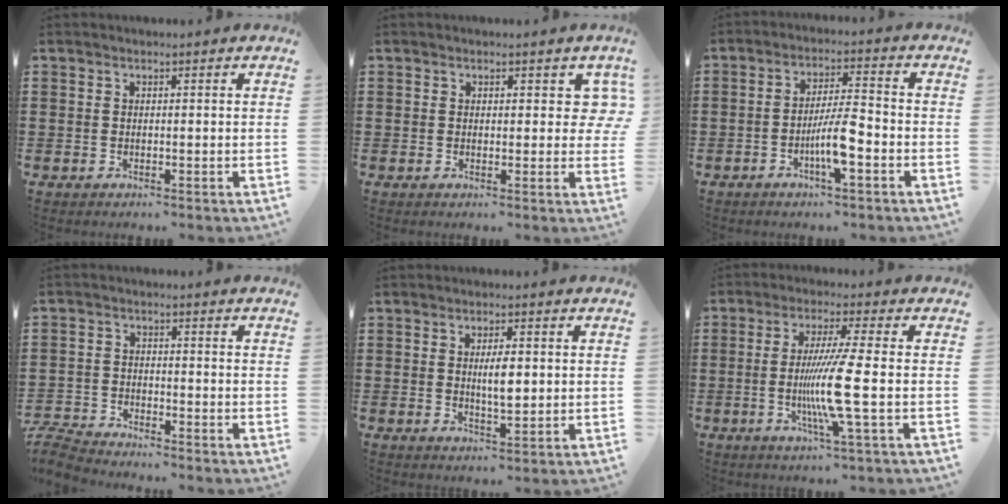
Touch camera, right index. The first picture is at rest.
{"total": 4.0, "force": [1.6, 2.4, 2.7], "torque": [-0.029, -0.001, 0.021]}
{"total": 6.8, "force": [-2.6, 1.1, 6.1], "torque": [-0.122, -0.003, -0.053]}
{"total": 3.7, "force": [-3.7, 0.2, 0.4], "torque": [-0.025, -0.006, -0.080]}
{"total": 4.5, "force": [0.4, 1.3, 4.2], "torque": [-0.071, -0.001, 0.003]}
{"total": 9.4, "force": [-1.7, -0.5, 9.2], "torque": [-0.187, -0.026, -0.040]}